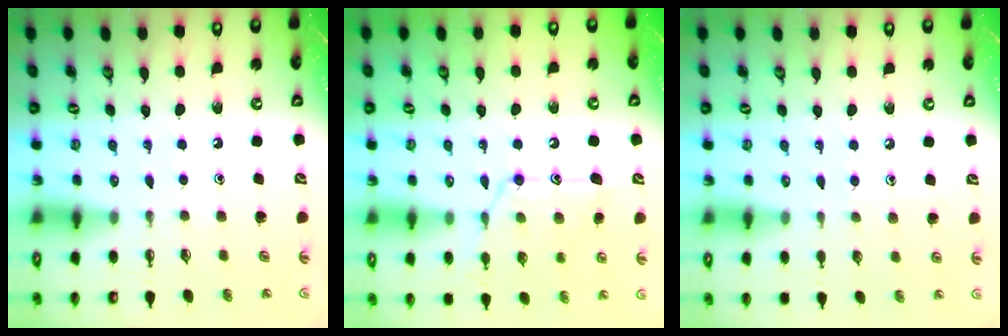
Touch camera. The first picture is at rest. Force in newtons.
{"total": 15.0, "press": 15.0, "slide": 1.1}
{"total": 3.9, "press": 3.8, "slide": 0.4}